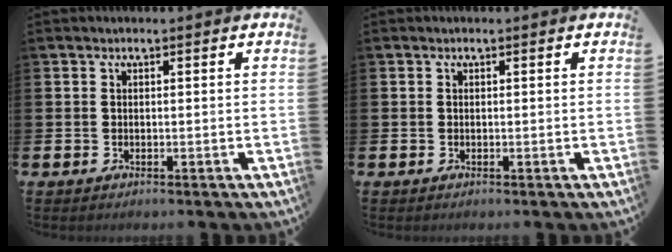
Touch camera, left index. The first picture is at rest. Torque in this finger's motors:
{"motor_torque": [0.03, 0.01, -0.01, 0.01]}